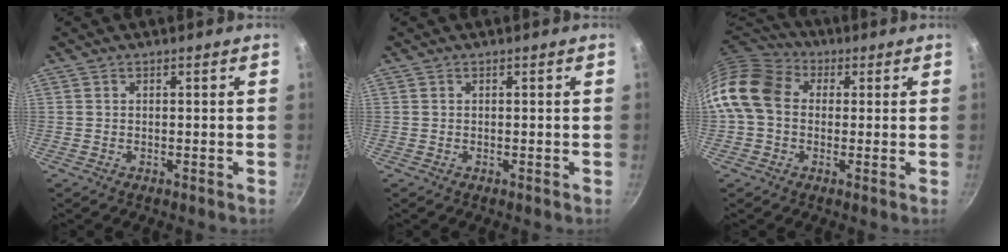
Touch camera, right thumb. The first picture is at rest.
{"total": 0.0}
{"total": 13.4, "force": [1.2, 10.4, 8.3], "torque": [-0.137, 0.024, 0.003]}